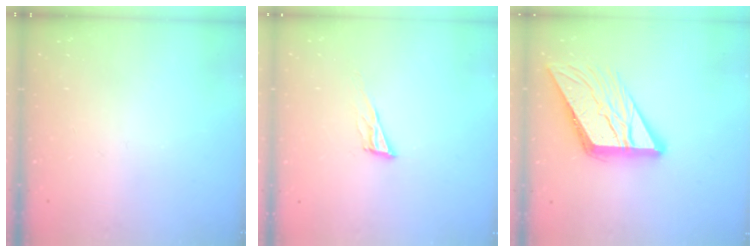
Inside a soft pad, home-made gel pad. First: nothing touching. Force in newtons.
{"total": 8.7, "press": 8.3, "slide": 2.6}
{"total": 15.0, "press": 14.9, "slide": 1.6}